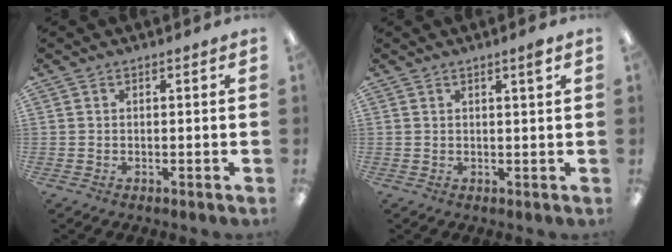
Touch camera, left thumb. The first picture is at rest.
{"total": 2.2, "force": [1.4, 0.0, 1.7], "torque": [-0.029, -0.003, 0.021]}